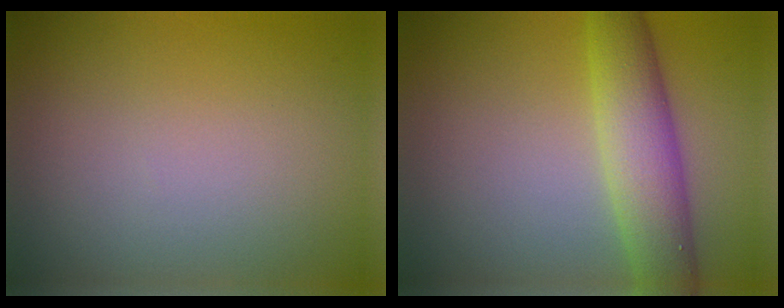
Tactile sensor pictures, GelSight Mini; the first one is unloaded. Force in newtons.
{"total": 5.3, "press": 5.3, "slide": 0.2}